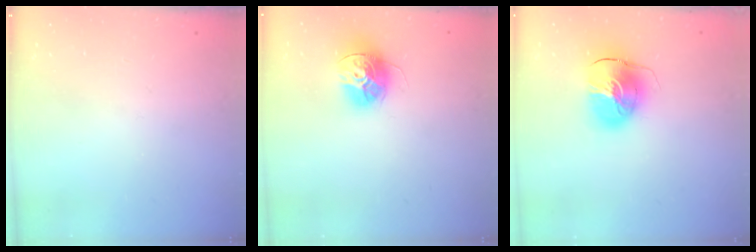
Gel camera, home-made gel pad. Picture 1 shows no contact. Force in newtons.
{"total": 13.7, "press": 13.7, "slide": 1.0}
{"total": 11.5, "press": 11.4, "slide": 1.5}